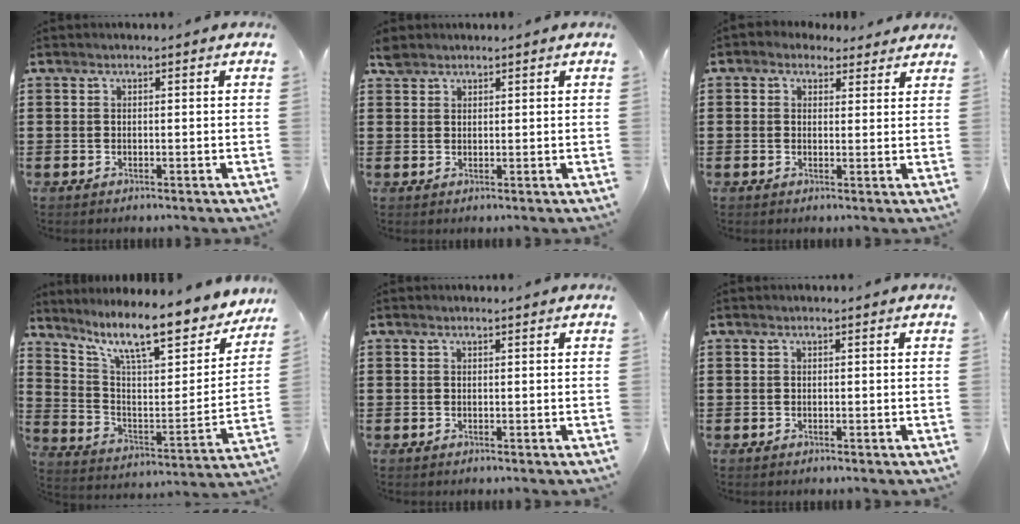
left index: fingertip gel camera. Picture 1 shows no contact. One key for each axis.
{"total": 2.0, "fx": 1.7, "fy": 1.0, "fz": 0.4, "tx": -0.013, "ty": 0.004, "tz": 0.034}
{"total": 2.3, "fx": 1.6, "fy": 1.7, "fz": 0.5, "tx": -0.010, "ty": 0.004, "tz": 0.026}
{"total": 11.9, "fx": 9.2, "fy": 2.3, "fz": 7.2, "tx": -0.151, "ty": -0.061, "tz": 0.151}
{"total": 0.0}
{"total": 0.0}